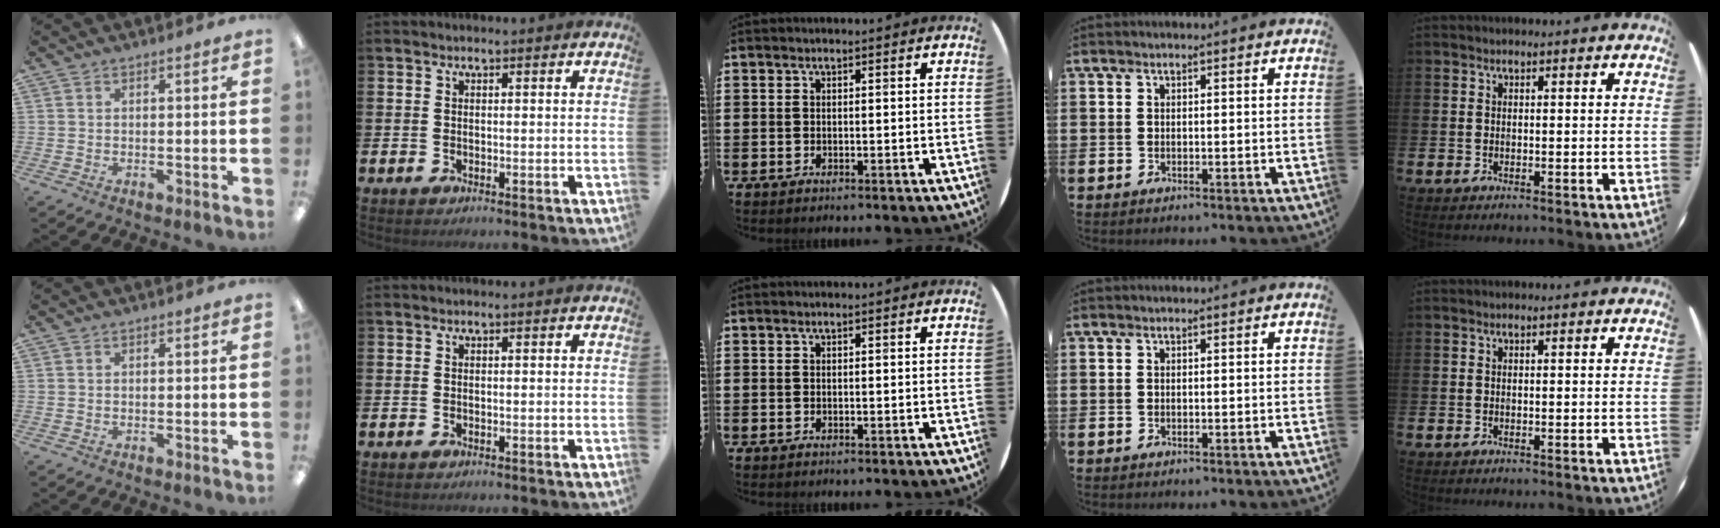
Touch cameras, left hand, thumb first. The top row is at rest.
{}